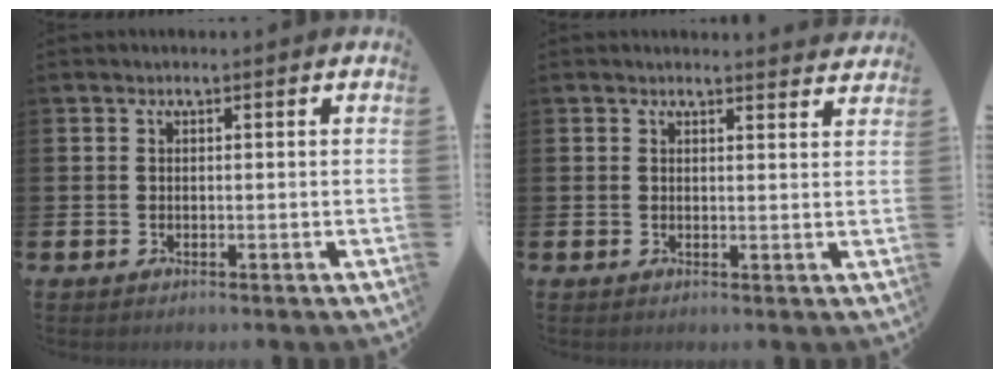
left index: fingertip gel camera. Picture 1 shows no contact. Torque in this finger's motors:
{"motor_torque": [0.55, -0.61, -0.10, -0.02]}